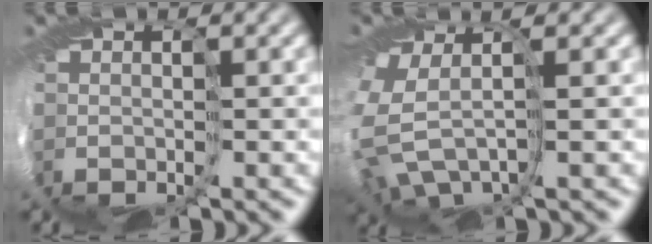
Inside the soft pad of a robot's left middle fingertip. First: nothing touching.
{"total": 4.6, "force": [-0.5, 3.1, 3.4], "torque": [-0.134, -0.020, -0.004]}